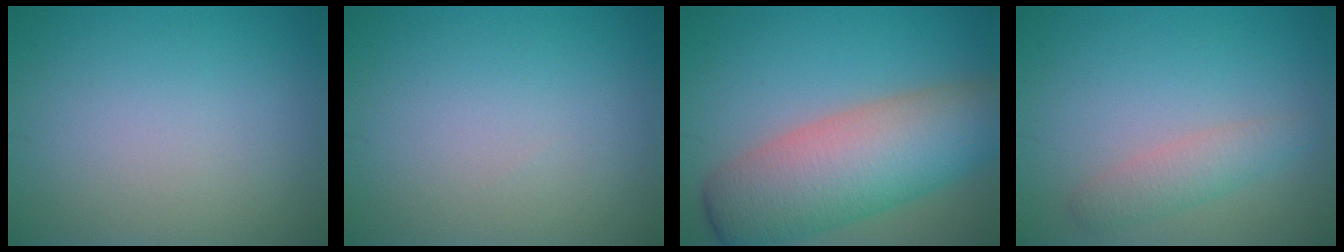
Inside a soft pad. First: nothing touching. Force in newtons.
{"total": 0.0}
{"total": 10.1, "press": 10.1, "slide": 0.3}
{"total": 2.4, "press": 2.3, "slide": 0.1}